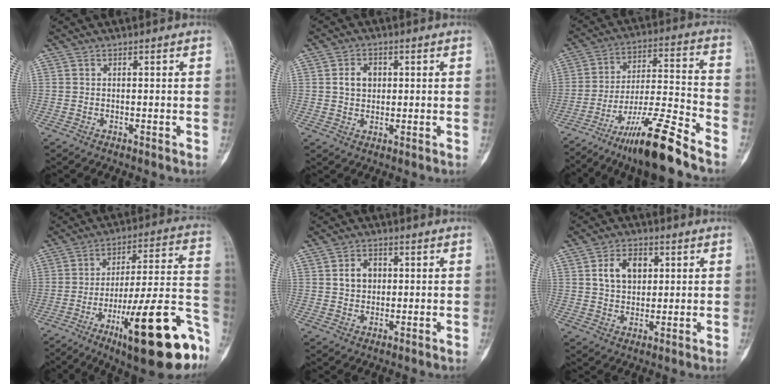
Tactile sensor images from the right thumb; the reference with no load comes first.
{"total": 4.4, "force": [0.8, 3.4, 2.6], "torque": [-0.031, 0.003, 0.014]}
{"total": 15.4, "force": [-11.6, 0.9, 10.1], "torque": [-0.187, 0.072, -0.198]}
{"total": 25.7, "force": [-12.0, 6.1, 22.0], "torque": [-0.271, 0.065, -0.174]}
{"total": 4.7, "force": [0.9, 3.7, 2.7], "torque": [-0.028, 0.003, 0.014]}
{"total": 8.0, "force": [2.2, 5.6, 5.3], "torque": [-0.065, -0.002, 0.038]}